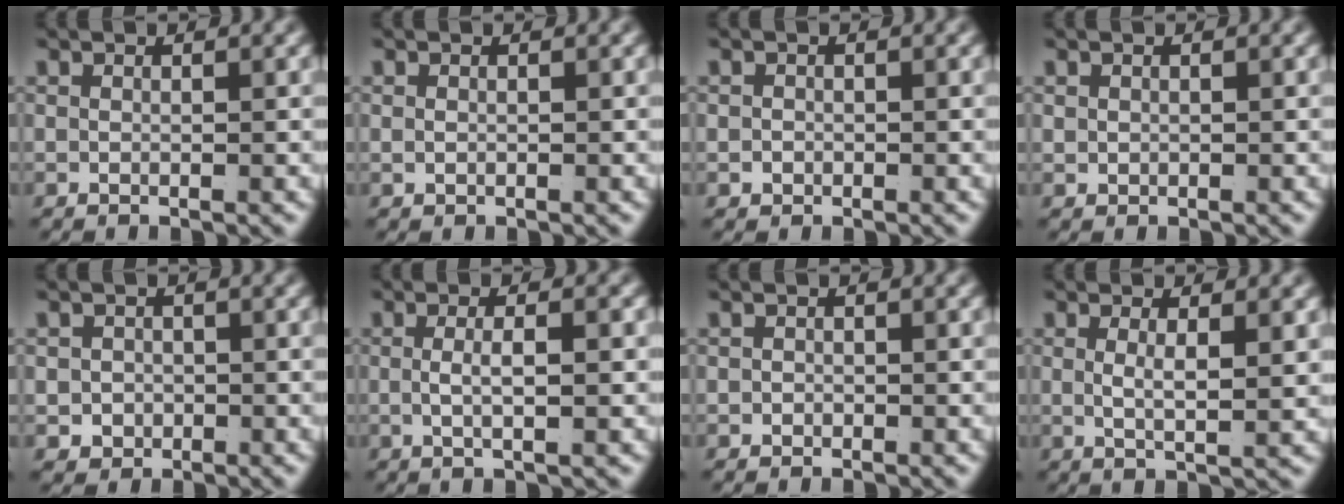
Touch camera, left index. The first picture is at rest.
{"total": 0.0}
{"total": 1.0, "force": [-0.5, 0.9, 0.2], "torque": [-0.012, -0.013, 0.000]}
{"total": 0.5, "force": [0.2, 0.4, 0.3], "torque": [-0.014, -0.008, 0.012]}
{"total": 3.2, "force": [-1.1, 2.9, 0.9], "torque": [-0.021, -0.018, -0.013]}
{"total": 2.5, "force": [-0.3, -0.1, 2.5], "torque": [-0.048, -0.006, 0.002]}
{"total": 0.6, "force": [-0.5, 0.2, -0.1], "torque": [0.002, -0.009, -0.004]}
{"total": 2.6, "force": [0.6, 0.1, 2.5], "torque": [-0.047, -0.014, 0.020]}